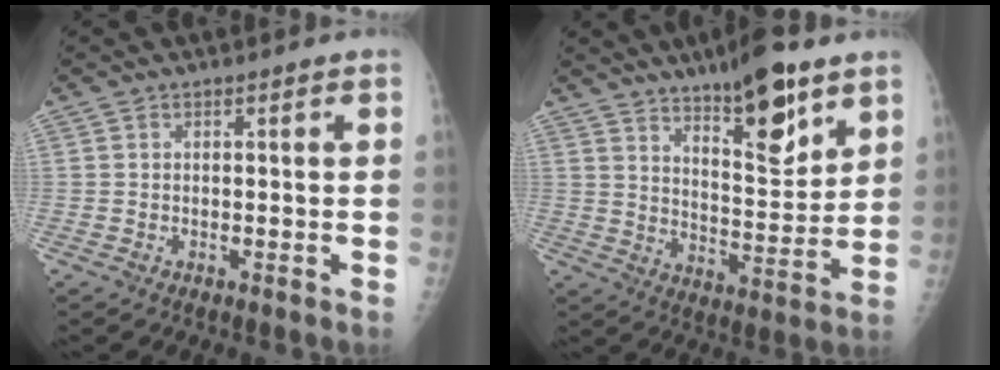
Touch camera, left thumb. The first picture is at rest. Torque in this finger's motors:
{"motor_torque": [0.34, 0.35, 0.11, -0.29, 0.07]}